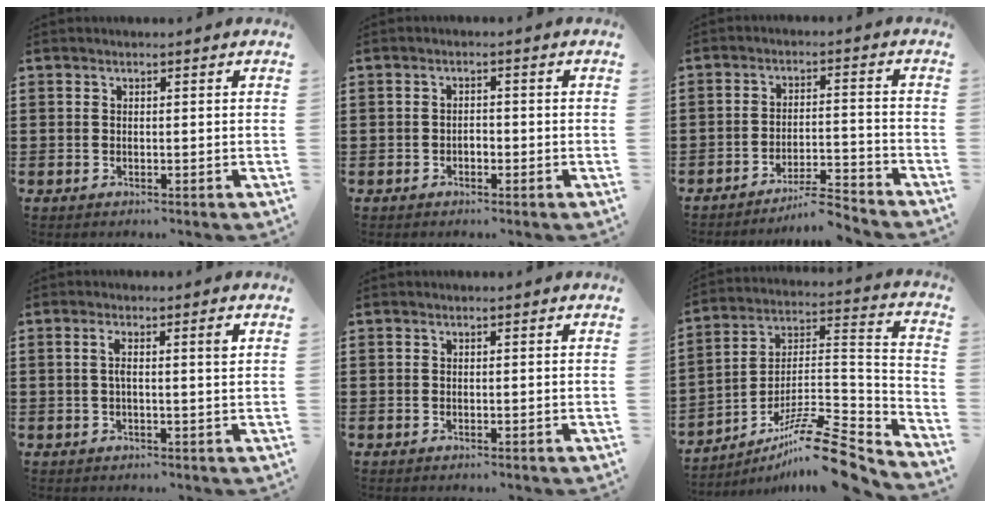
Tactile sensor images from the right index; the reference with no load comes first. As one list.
[{"total": 1.2, "force": [-0.6, 0.6, 0.9], "torque": [-0.019, 0.000, -0.013]}, {"total": 5.2, "force": [-4.9, -0.1, 1.9], "torque": [-0.032, -0.006, -0.094]}, {"total": 2.8, "force": [0.5, 0.0, 2.8], "torque": [-0.053, -0.001, 0.004]}, {"total": 0.0}, {"total": 13.3, "force": [-10.1, 2.3, 8.3], "torque": [-0.124, 0.036, -0.187]}]